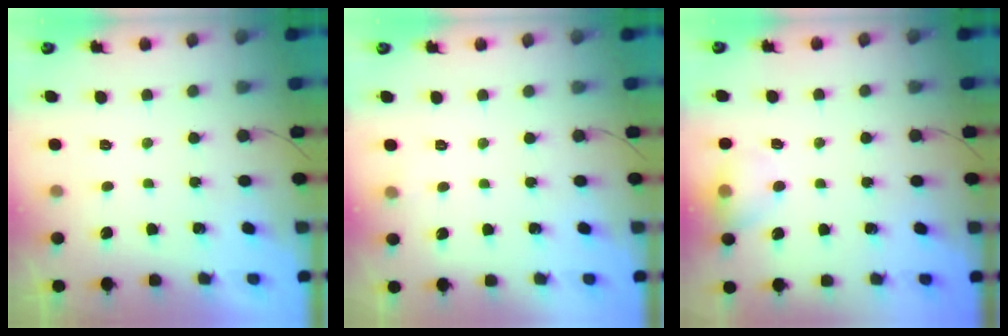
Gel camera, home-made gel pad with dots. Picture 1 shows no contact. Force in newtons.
{"total": 2.9, "press": 2.6, "slide": 1.2}
{"total": 8.6, "press": 8.6, "slide": 1.2}